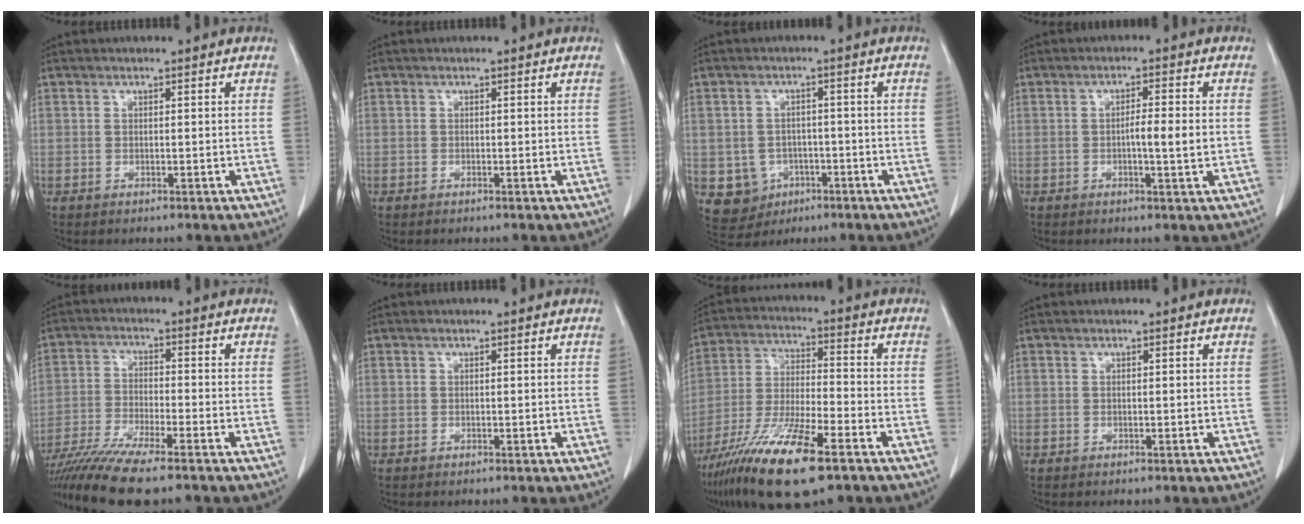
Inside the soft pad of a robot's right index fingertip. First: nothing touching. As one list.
[{"total": 0.0}, {"total": 6.3, "force": [-2.1, 5.8, 1.2], "torque": [-0.020, 0.006, -0.022]}, {"total": 4.1, "force": [-0.4, 0.1, 4.0], "torque": [-0.064, -0.001, -0.006]}, {"total": 12.1, "force": [-9.9, 0.1, 7.0], "torque": [-0.120, -0.029, -0.170]}, {"total": 0.0}, {"total": 16.3, "force": [-10.0, 2.7, 12.6], "torque": [-0.251, -0.035, -0.182]}, {"total": 0.0}]